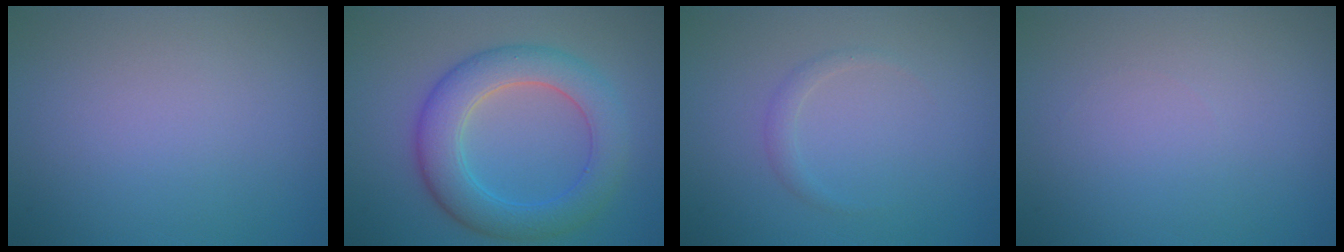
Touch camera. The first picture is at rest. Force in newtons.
{"total": 6.2, "press": 6.2, "slide": 0.1}
{"total": 1.0, "press": 1.0, "slide": 0.0}
{"total": 0.0}